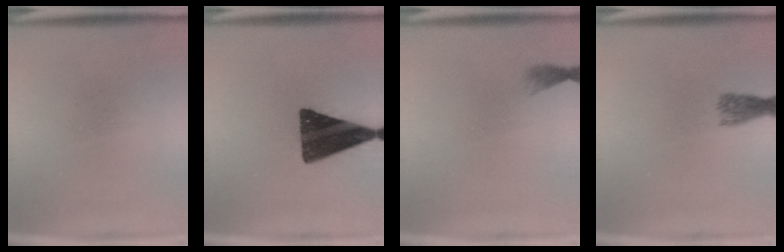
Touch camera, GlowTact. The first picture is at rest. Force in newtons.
{"total": 16.5}
{"total": 1.0}
{"total": 2.7}